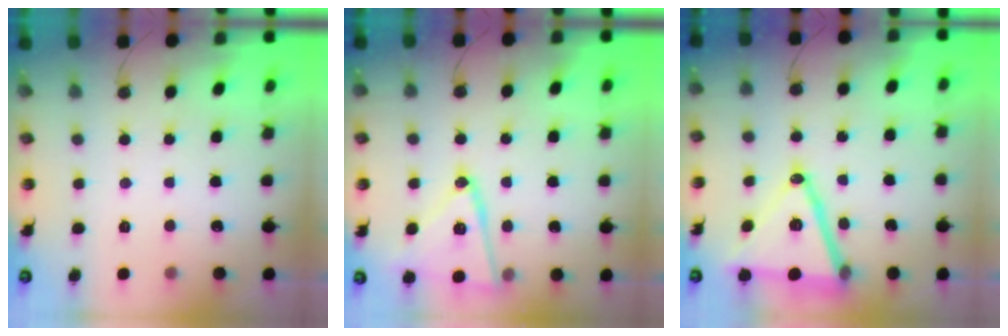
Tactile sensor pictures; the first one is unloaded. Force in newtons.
{"total": 16.5, "press": 16.2, "slide": 3.4}
{"total": 19.4, "press": 19.1, "slide": 3.8}